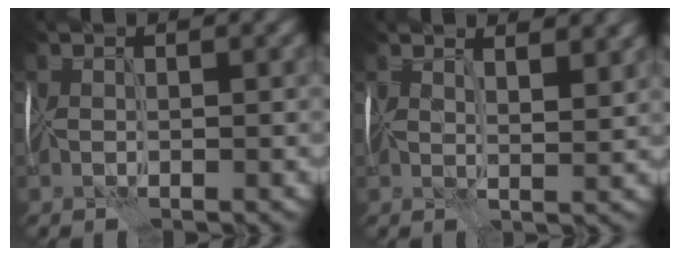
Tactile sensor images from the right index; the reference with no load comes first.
{"total": 4.1, "force": [2.8, 1.4, 2.7], "torque": [-0.034, 0.008, 0.028]}